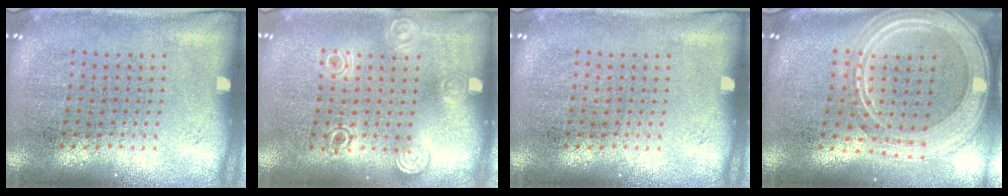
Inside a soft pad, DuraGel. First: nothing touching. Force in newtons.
{"total": 1.3, "press": 1.2, "slide": 0.4}
{"total": 0.0}
{"total": 3.0, "press": 2.5, "slide": 1.8}